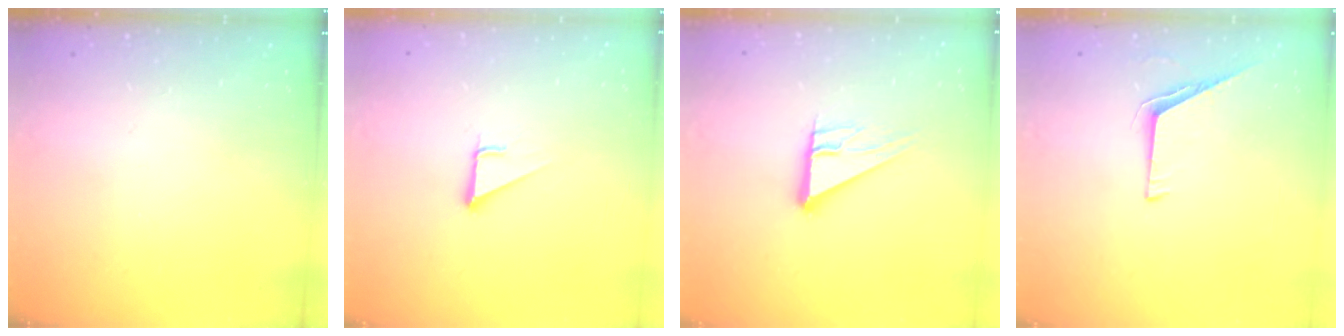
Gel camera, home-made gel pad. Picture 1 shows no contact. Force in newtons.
{"total": 3.0, "press": 3.0, "slide": 0.1}
{"total": 10.2, "press": 10.2, "slide": 1.0}
{"total": 5.4, "press": 5.3, "slide": 0.6}